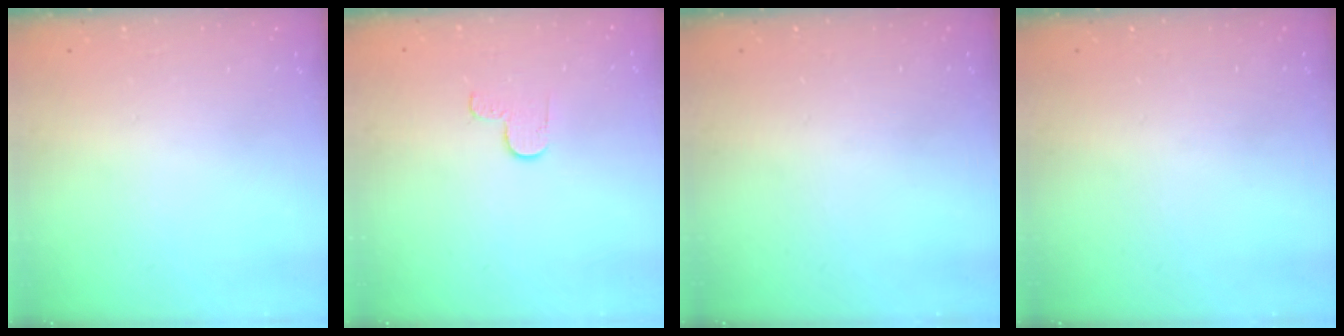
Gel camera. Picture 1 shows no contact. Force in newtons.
{"total": 2.7, "press": 2.6, "slide": 0.4}
{"total": 0.0}
{"total": 0.0}